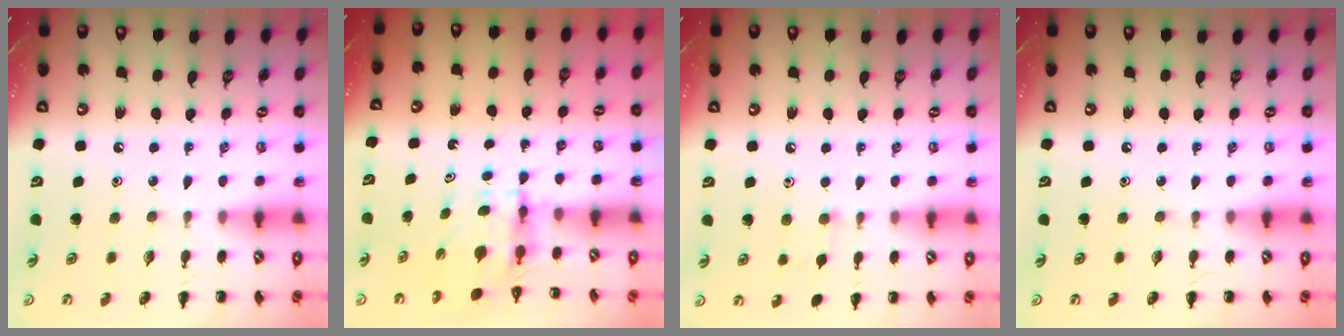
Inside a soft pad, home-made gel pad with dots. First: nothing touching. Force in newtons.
{"total": 3.9, "press": 3.9, "slide": 0.3}
{"total": 5.8, "press": 5.3, "slide": 2.2}
{"total": 0.0}